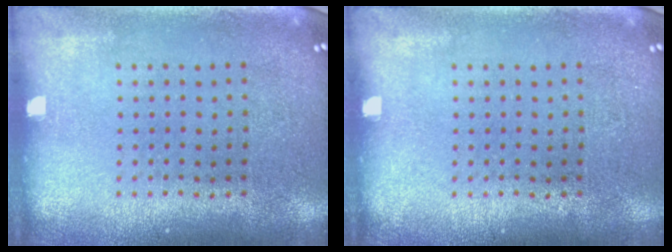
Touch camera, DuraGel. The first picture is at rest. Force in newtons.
{"total": 0.0}